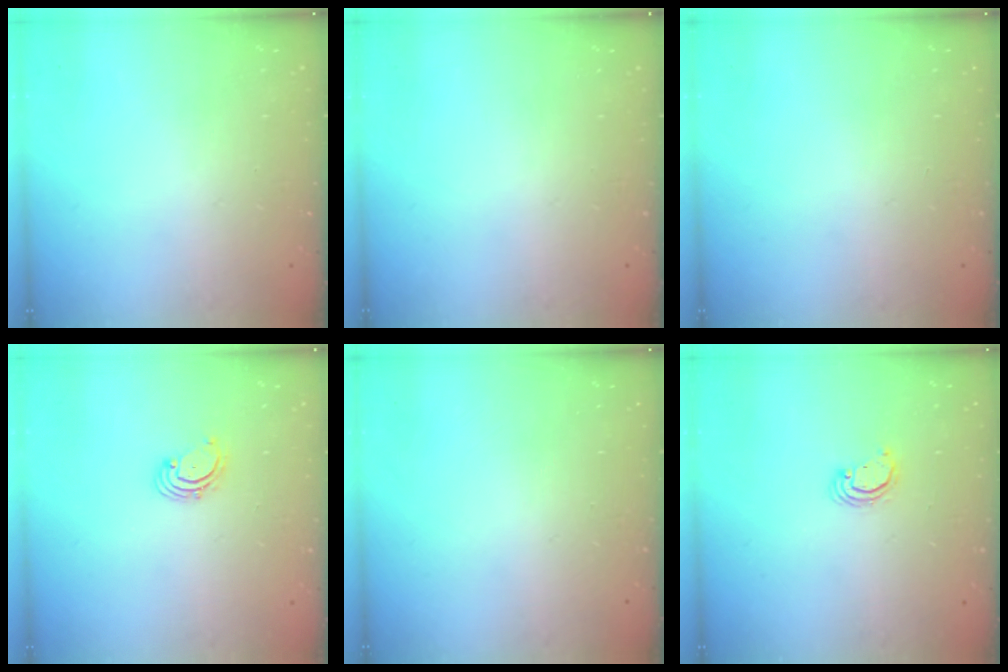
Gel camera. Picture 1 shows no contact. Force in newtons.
{"total": 0.0}
{"total": 0.0}
{"total": 1.9, "press": 1.8, "slide": 0.2}
{"total": 0.0}
{"total": 2.7, "press": 2.7, "slide": 0.1}